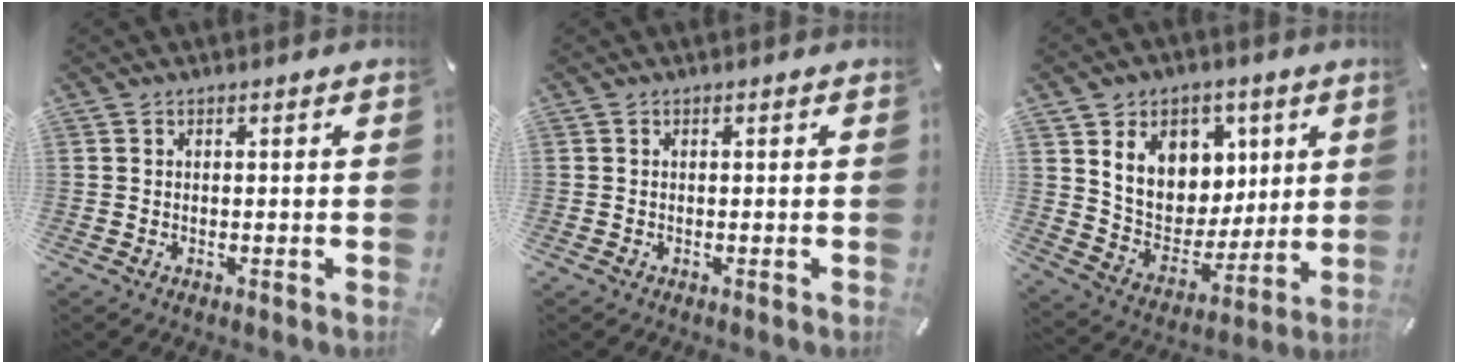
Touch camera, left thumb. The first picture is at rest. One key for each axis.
{"total": 0.0}
{"total": 13.7, "fx": 5.8, "fy": 11.4, "fz": 5.1, "tx": -0.091, "ty": -0.034, "tz": 0.117}